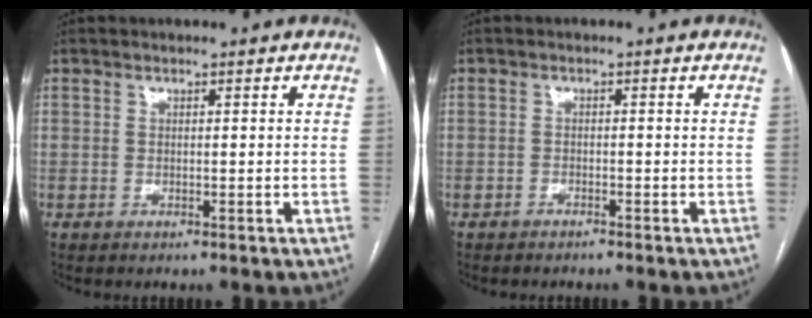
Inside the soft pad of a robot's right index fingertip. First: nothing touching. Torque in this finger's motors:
{"motor_torque": [0.31, -0.29, 0.02, -0.03]}